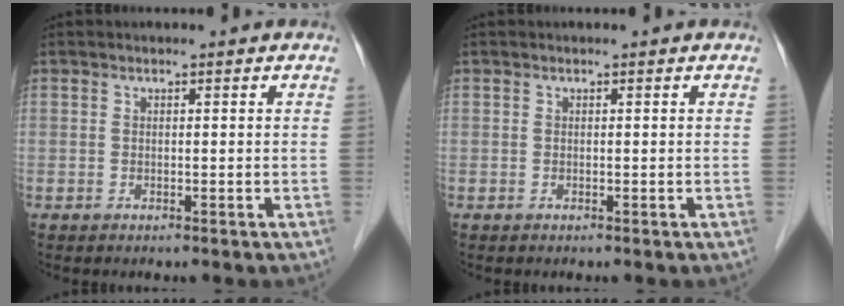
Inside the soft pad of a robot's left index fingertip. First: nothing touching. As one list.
[{"total": 0.0}]